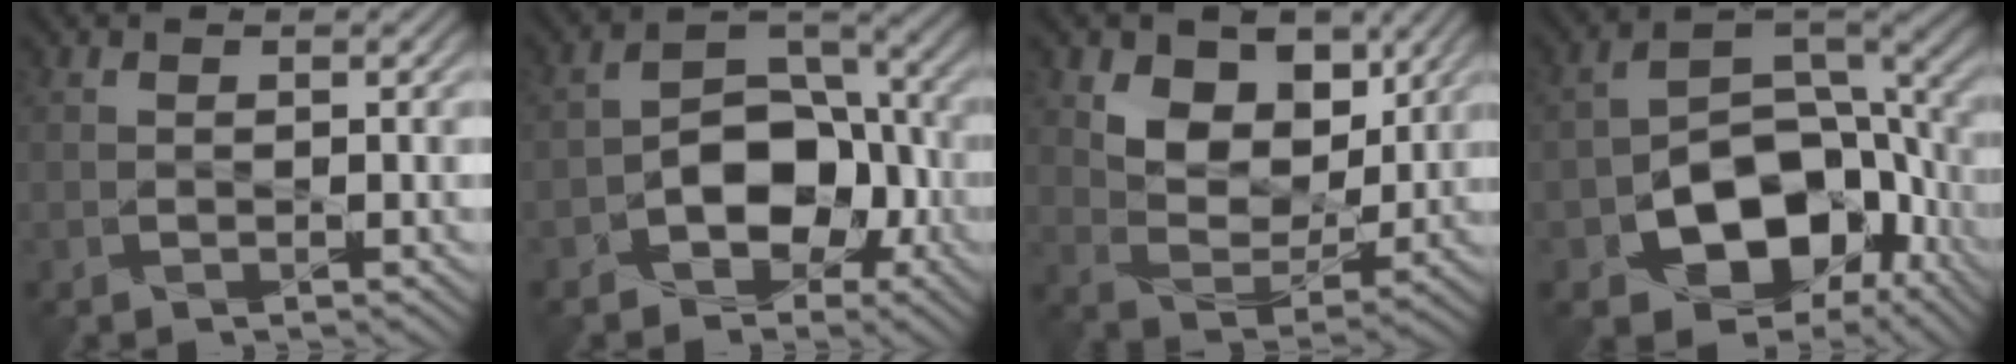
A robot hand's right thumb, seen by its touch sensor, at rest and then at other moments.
{"total": 9.0, "force": [-3.4, 6.2, 5.6], "torque": [-0.089, -0.001, -0.066]}
{"total": 8.3, "force": [4.0, 5.6, 4.6], "torque": [-0.099, -0.017, 0.063]}
{"total": 14.2, "force": [-5.4, 9.6, 9.0], "torque": [-0.164, -0.028, -0.094]}